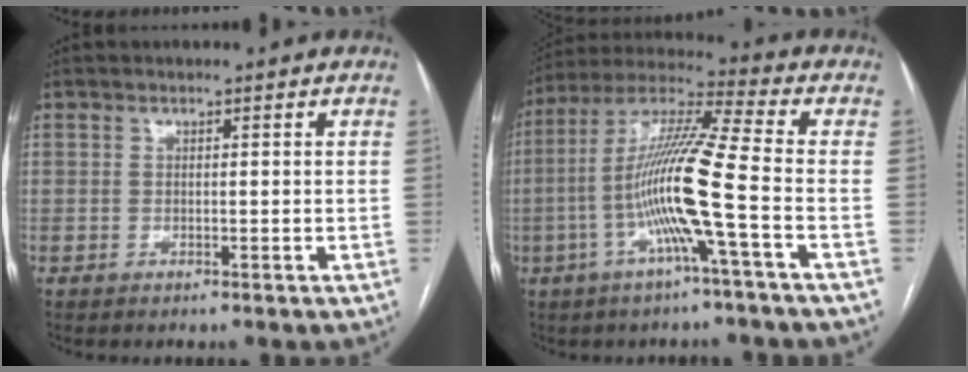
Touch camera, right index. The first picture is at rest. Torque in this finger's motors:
{"motor_torque": [2.14, 0.00, 1.05, 0.21]}